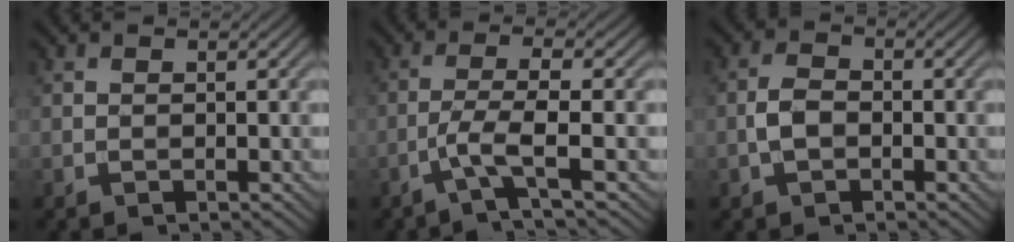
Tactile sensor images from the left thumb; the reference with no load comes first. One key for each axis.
{"total": 4.3, "fx": -1.8, "fy": 0.4, "fz": 3.9, "tx": -0.073, "ty": 0.012, "tz": -0.056}
{"total": 2.9, "fx": -1.0, "fy": 1.8, "fz": 2.1, "tx": -0.042, "ty": 0.005, "tz": -0.023}